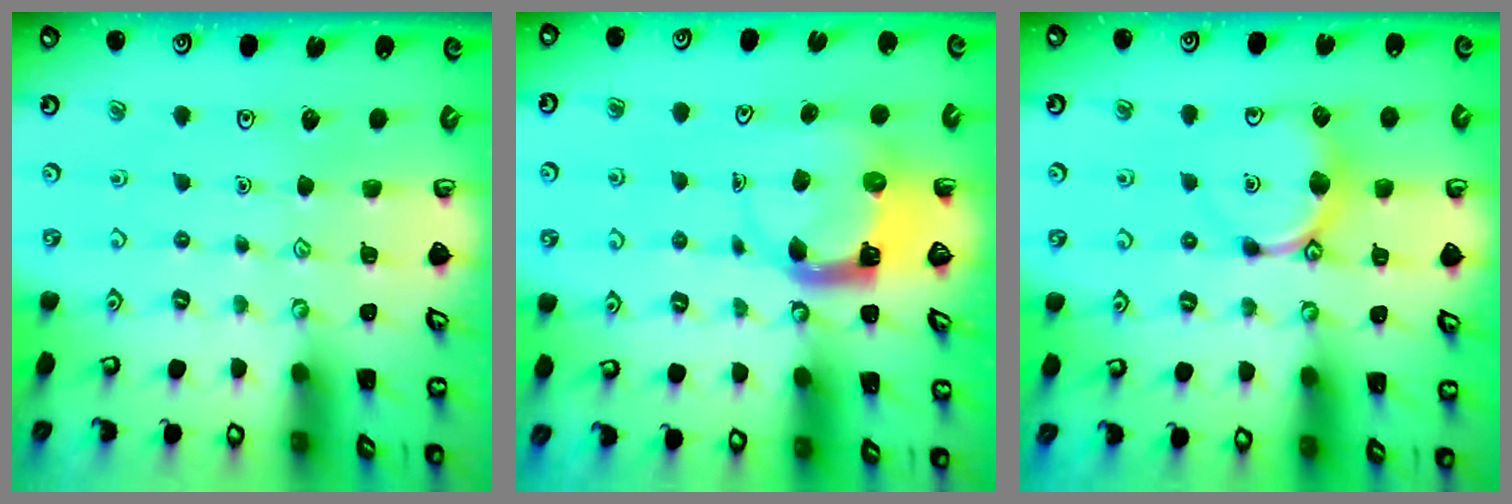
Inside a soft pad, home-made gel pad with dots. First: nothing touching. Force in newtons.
{"total": 3.9, "press": 3.9, "slide": 0.2}
{"total": 9.4, "press": 9.4, "slide": 0.6}